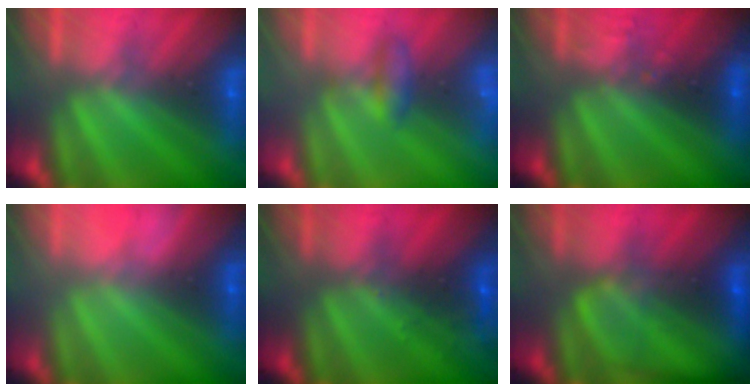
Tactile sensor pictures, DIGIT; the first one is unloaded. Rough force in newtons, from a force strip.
{"total": 2.0}
{"total": 2.9}
{"total": 2.7}
{"total": 7.9}
{"total": 5.6}